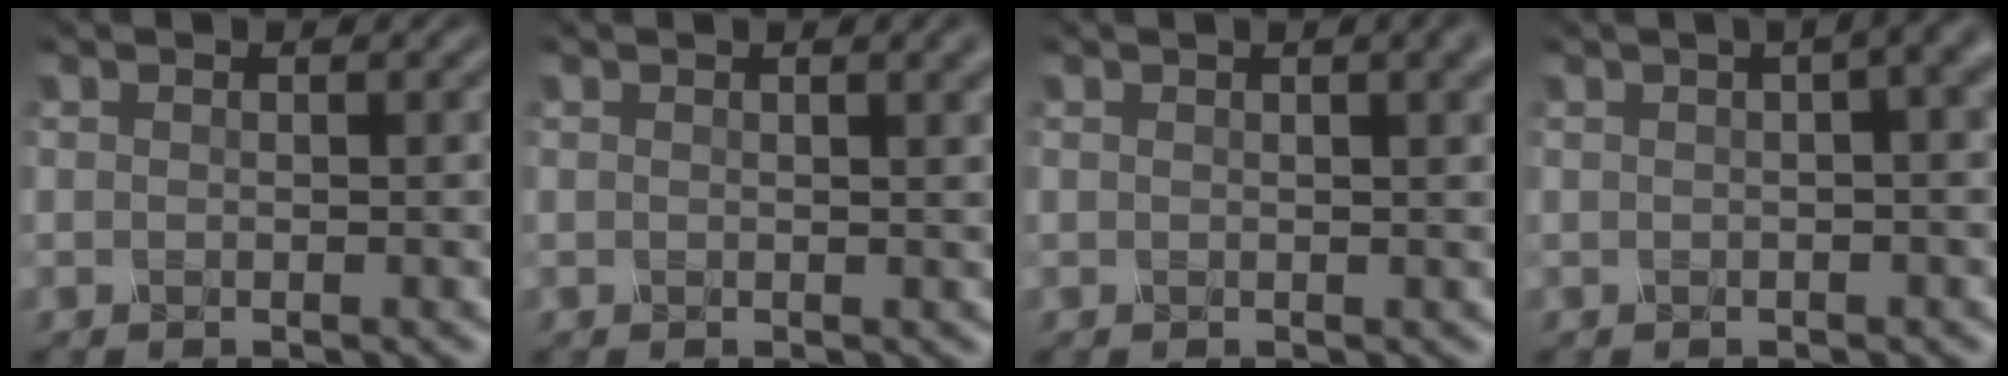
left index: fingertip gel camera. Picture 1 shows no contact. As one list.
[{"total": 2.3, "force": [1.2, 0.8, 1.8], "torque": [-0.011, 0.006, 0.012]}, {"total": 3.7, "force": [1.6, 1.4, 3.0], "torque": [-0.020, 0.010, 0.011]}, {"total": 6.6, "force": [2.1, 2.7, 5.7], "torque": [-0.039, 0.031, 0.005]}]